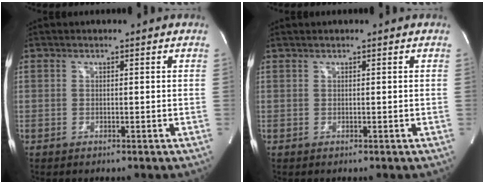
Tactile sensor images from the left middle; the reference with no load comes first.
{"total": 0.7, "force": [0.6, -0.1, 0.4], "torque": [-0.013, 0.012, 0.016]}